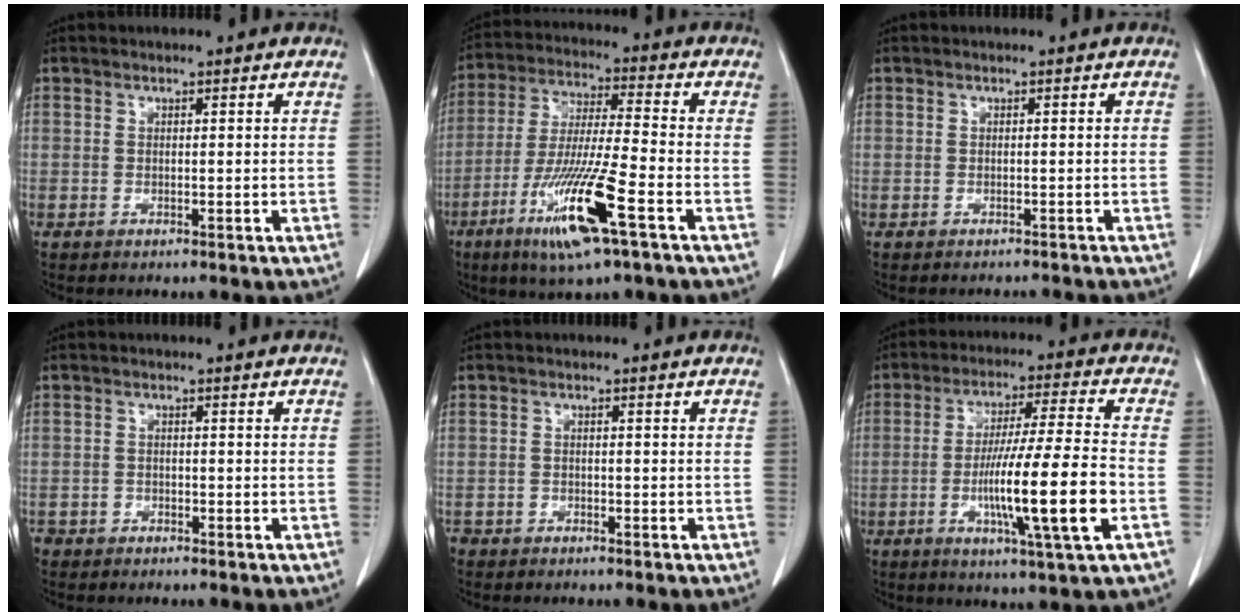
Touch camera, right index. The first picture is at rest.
{"total": 14.4, "force": [-6.7, 0.3, 12.7], "torque": [-0.257, -0.029, -0.123]}
{"total": 2.7, "force": [-2.4, 1.3, 0.1], "torque": [0.000, 0.003, -0.034]}
{"total": 2.8, "force": [-2.1, 1.8, 0.2], "torque": [-0.007, 0.004, -0.040]}
{"total": 2.7, "force": [-2.1, 1.7, 0.3], "torque": [-0.008, 0.003, -0.039]}
{"total": 14.3, "force": [-3.9, -0.6, 13.8], "torque": [-0.247, -0.011, -0.070]}